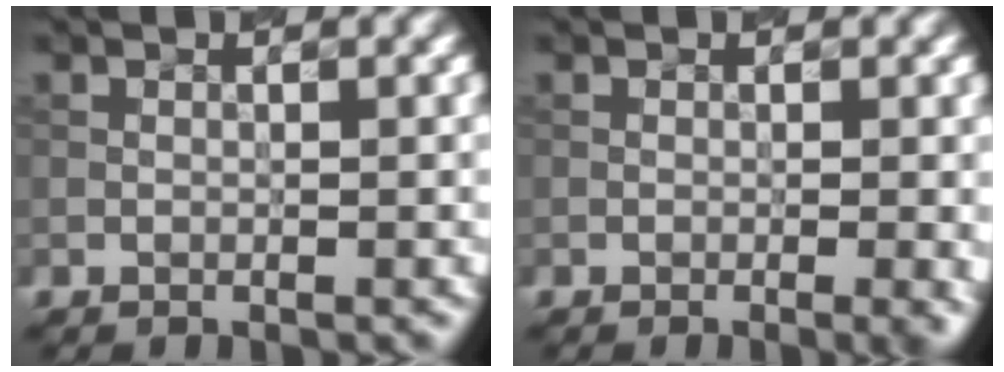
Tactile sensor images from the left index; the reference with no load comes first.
{"total": 2.5, "force": [-0.6, 0.8, 2.3], "torque": [-0.016, 0.012, -0.003]}